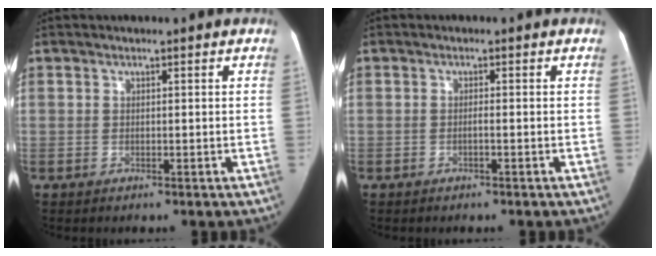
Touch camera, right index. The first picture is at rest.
{"total": 0.8, "force": [-0.4, 0.0, 0.7], "torque": [-0.014, 0.002, -0.007]}